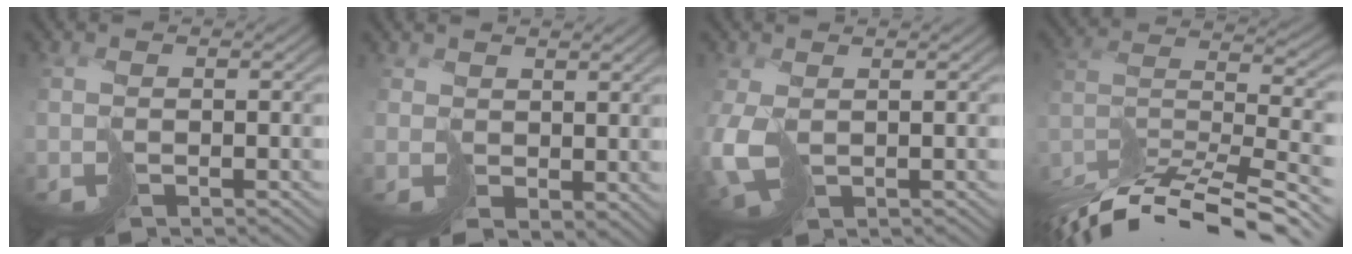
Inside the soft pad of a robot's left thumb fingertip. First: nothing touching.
{"total": 2.2, "force": [0.5, 1.7, 1.3], "torque": [-0.030, -0.009, 0.017]}
{"total": 5.2, "force": [0.1, 3.5, 3.8], "torque": [-0.107, -0.015, 0.010]}
{"total": 14.2, "force": [-11.1, 4.1, 7.9], "torque": [-0.180, -0.004, -0.178]}